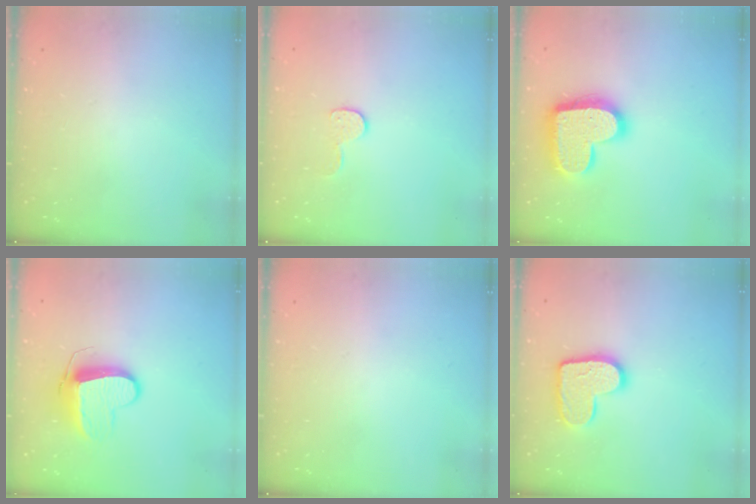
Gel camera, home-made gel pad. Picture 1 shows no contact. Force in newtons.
{"total": 6.1, "press": 6.1, "slide": 0.2}
{"total": 18.1, "press": 18.1, "slide": 1.1}
{"total": 9.5, "press": 9.5, "slide": 0.2}
{"total": 0.0}
{"total": 12.8, "press": 12.8, "slide": 0.8}